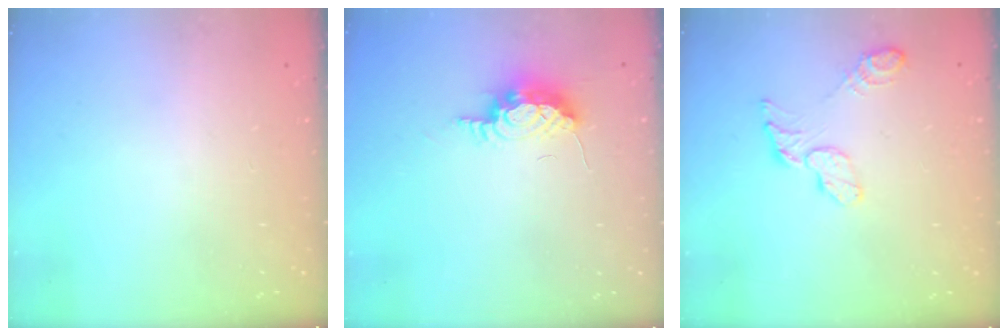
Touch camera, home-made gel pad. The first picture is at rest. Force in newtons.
{"total": 13.8, "press": 9.6, "slide": 10.0}
{"total": 7.7, "press": 7.7, "slide": 0.4}